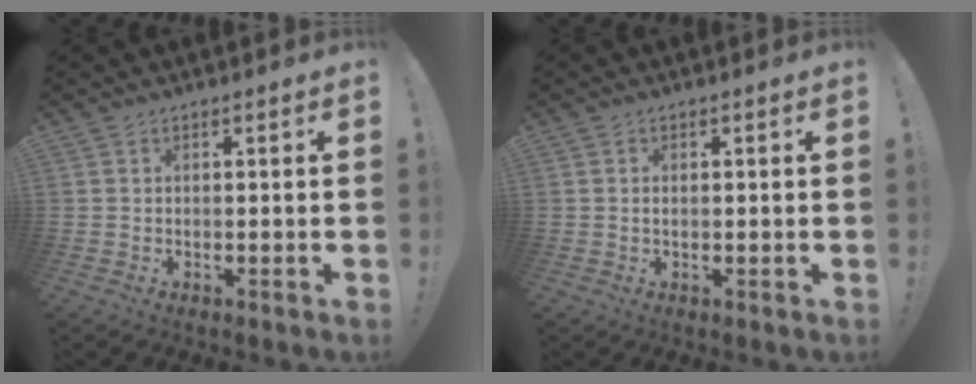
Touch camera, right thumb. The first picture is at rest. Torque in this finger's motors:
{"motor_torque": [-0.12, -0.37, 0.16, -0.02, 0.03]}